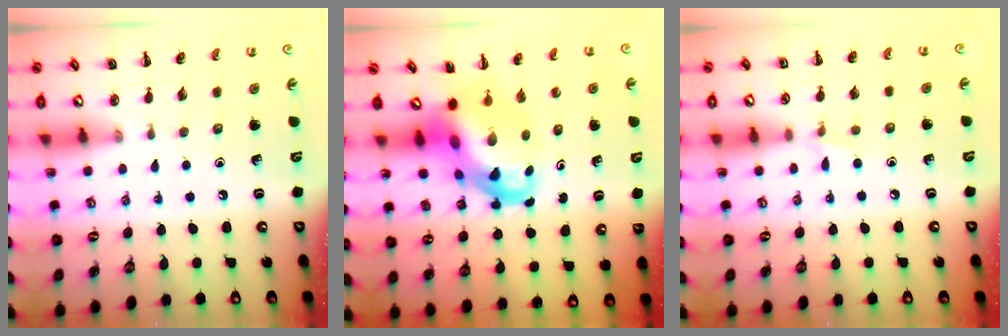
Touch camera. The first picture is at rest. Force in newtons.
{"total": 7.8, "press": 7.6, "slide": 2.0}
{"total": 4.0, "press": 3.8, "slide": 1.2}